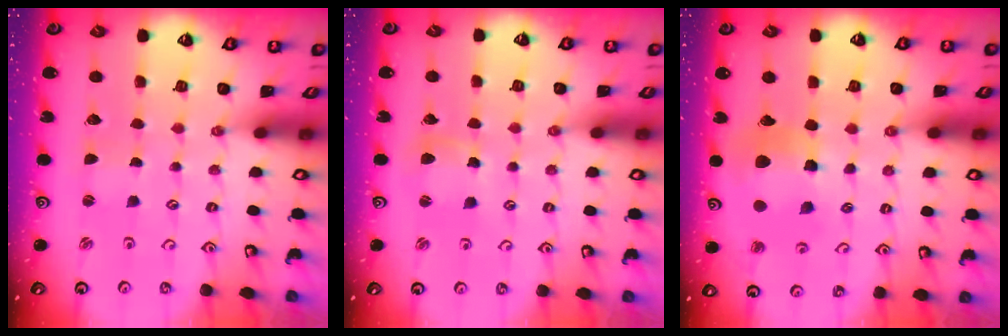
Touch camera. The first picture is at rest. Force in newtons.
{"total": 4.6, "press": 4.5, "slide": 0.5}
{"total": 11.1, "press": 11.1, "slide": 0.9}